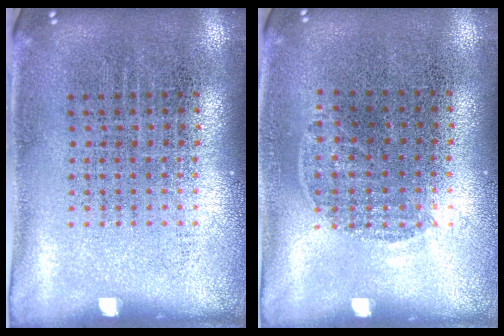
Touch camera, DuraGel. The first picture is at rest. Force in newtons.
{"total": 0.5, "press": 0.2, "slide": 0.5}